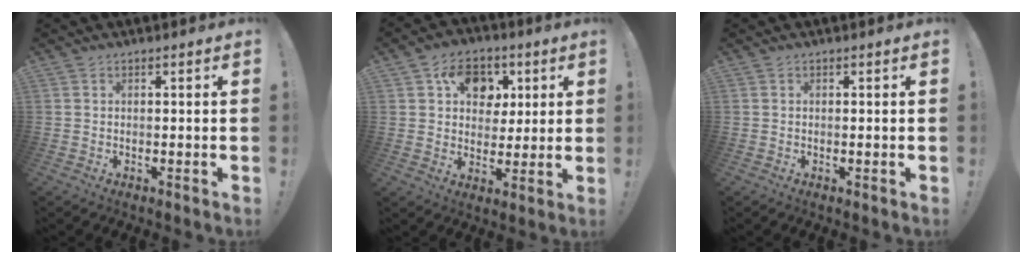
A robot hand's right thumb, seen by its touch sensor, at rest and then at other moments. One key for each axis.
{"total": 12.5, "fx": 4.6, "fy": 10.0, "fz": 5.9, "tx": -0.084, "ty": -0.009, "tz": 0.090}
{"total": 0.0}